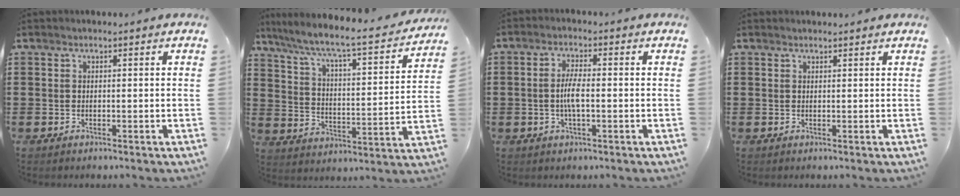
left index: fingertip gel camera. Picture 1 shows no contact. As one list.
[{"total": 6.4, "force": [5.3, 0.1, 3.6], "torque": [-0.095, -0.044, 0.078]}, {"total": 4.1, "force": [-0.5, 1.2, 3.9], "torque": [-0.084, -0.001, -0.014]}, {"total": 0.8, "force": [0.8, 0.1, 0.1], "torque": [-0.003, 0.000, 0.016]}]